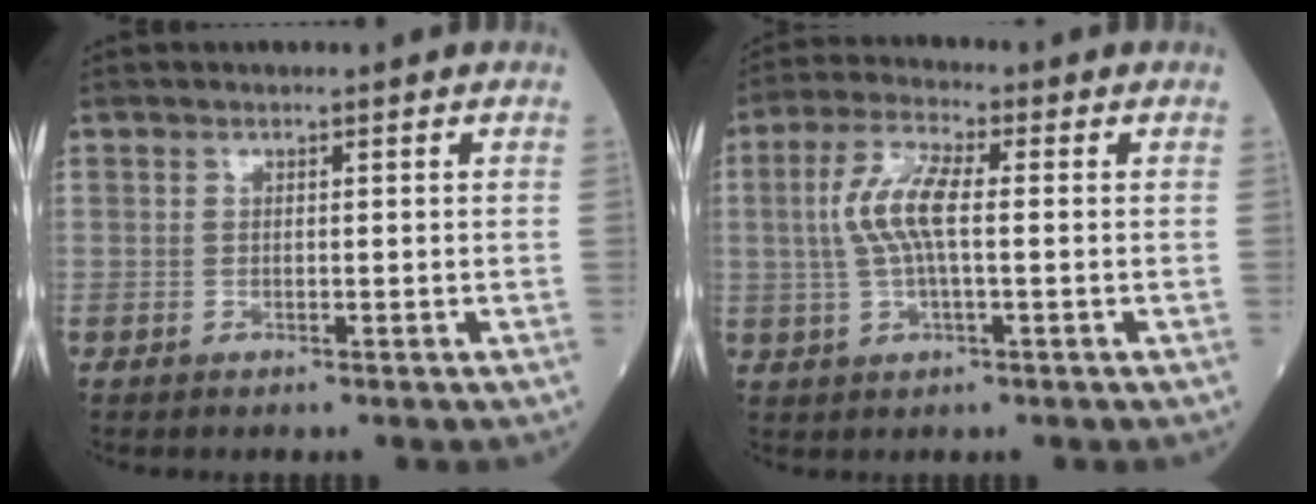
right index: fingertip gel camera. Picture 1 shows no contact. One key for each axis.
{"total": 7.5, "fx": 0.5, "fy": 1.8, "fz": 7.3, "tx": -0.160, "ty": 0.011, "tz": 0.009}